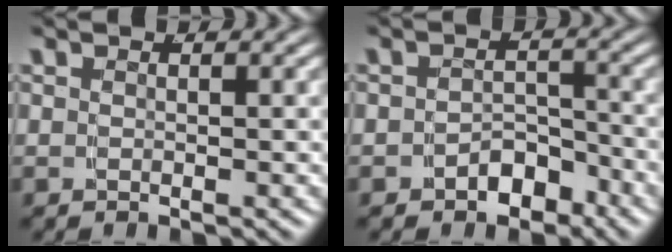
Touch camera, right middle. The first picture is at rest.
{"total": 3.4, "force": [-2.7, 2.0, 0.6], "torque": [0.012, 0.002, -0.048]}